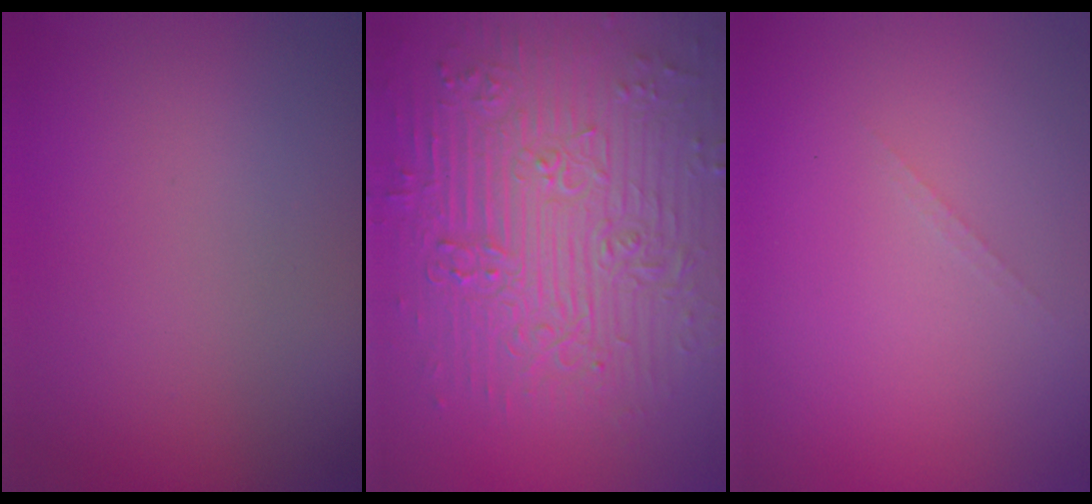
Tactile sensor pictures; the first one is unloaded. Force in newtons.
{"total": 9.5, "press": 7.0, "slide": 6.4}
{"total": 0.6, "press": 0.6, "slide": 0.1}